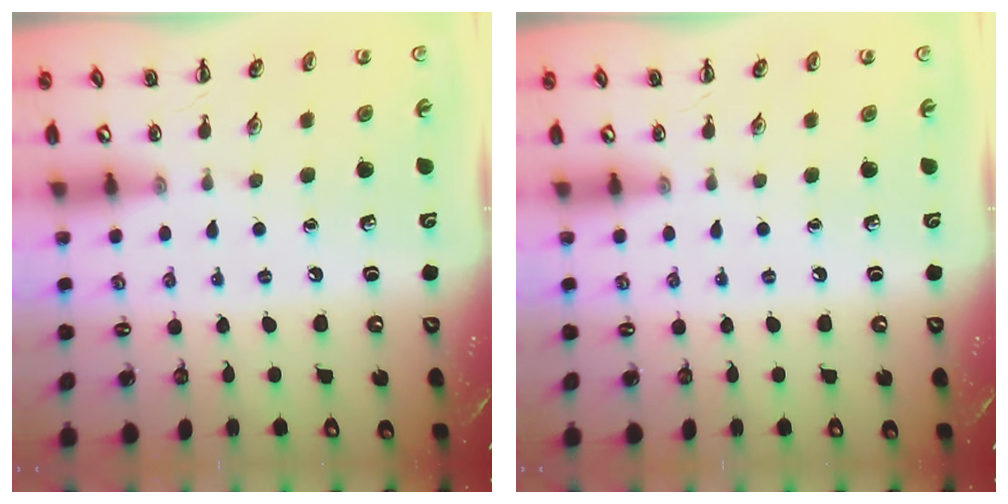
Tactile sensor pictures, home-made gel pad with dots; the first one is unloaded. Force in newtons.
{"total": 0.0}